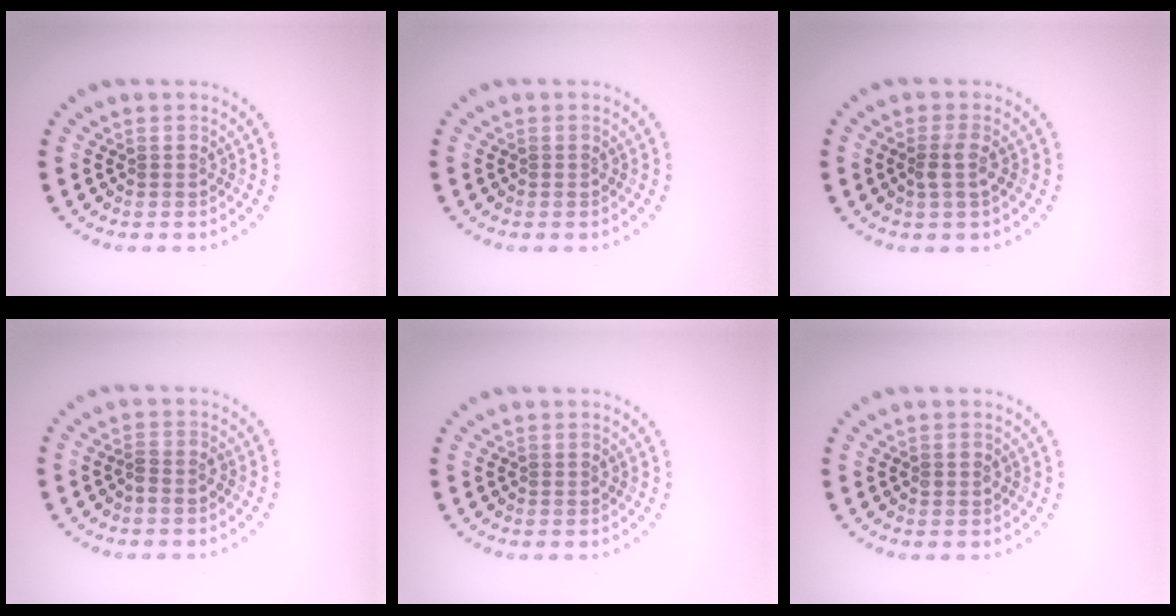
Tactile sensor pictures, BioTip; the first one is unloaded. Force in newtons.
{"total": 0.0}
{"total": 1.6, "press": 1.3, "slide": 0.9}
{"total": 1.1, "press": 1.0, "slide": 0.6}
{"total": 0.0}
{"total": 0.8, "press": 0.7, "slide": 0.1}